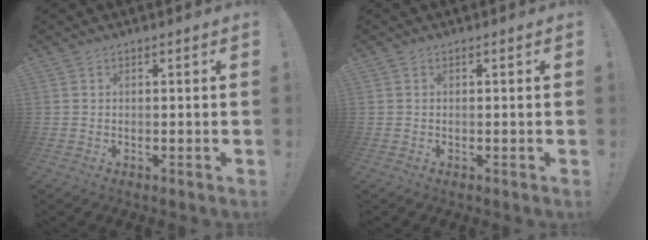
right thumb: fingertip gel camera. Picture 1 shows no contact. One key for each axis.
{"total": 0.0}